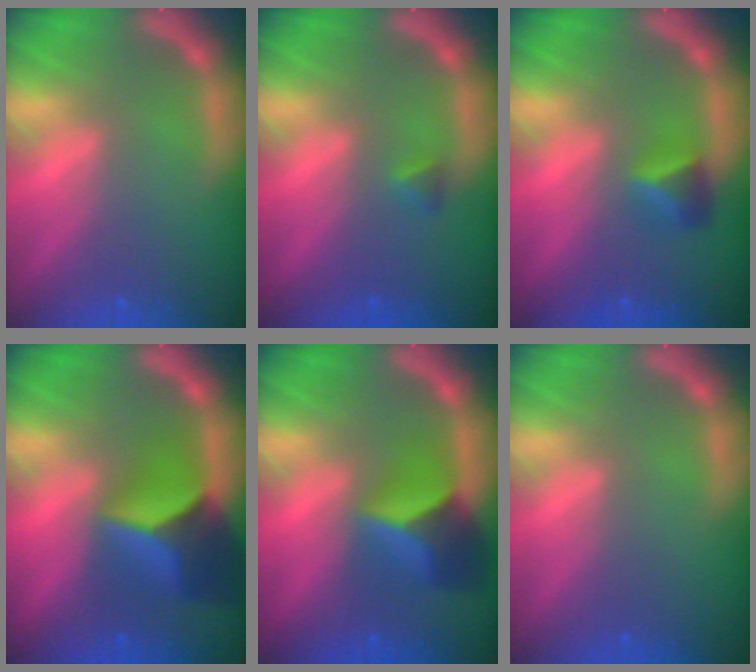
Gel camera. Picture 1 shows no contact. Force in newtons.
{"total": 0.9}
{"total": 2.4}
{"total": 7.9}
{"total": 6.0}
{"total": 0.0}